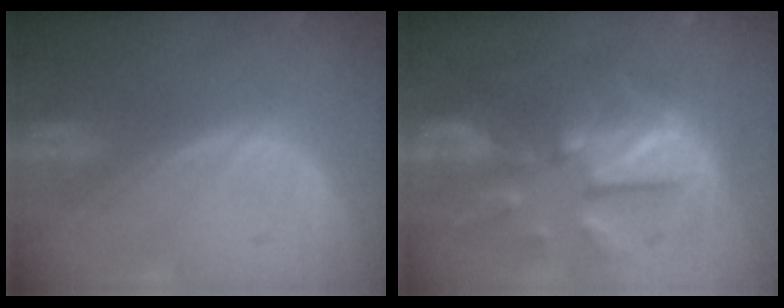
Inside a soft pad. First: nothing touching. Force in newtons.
{"total": 12.4, "press": 12.3, "slide": 1.2}